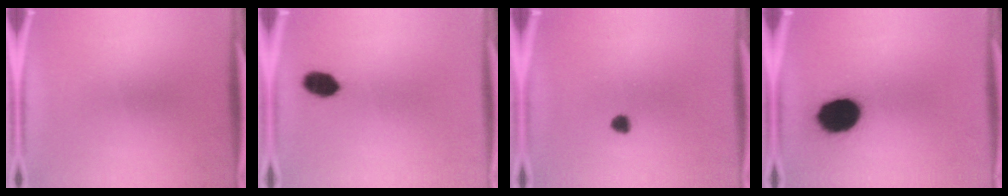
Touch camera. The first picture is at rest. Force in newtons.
{"total": 5.8}
{"total": 1.9}
{"total": 14.8}